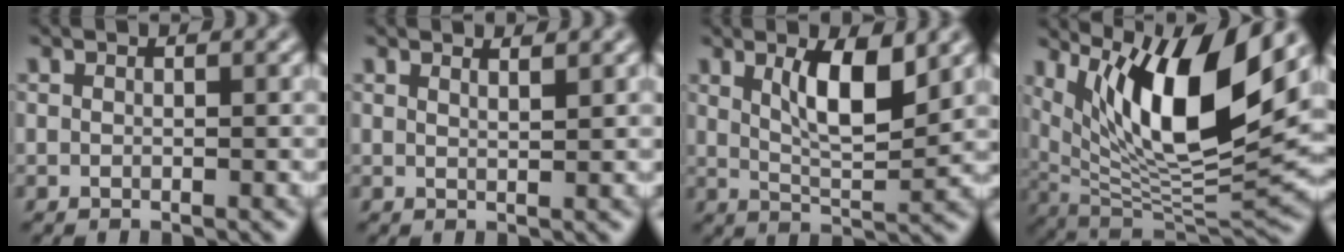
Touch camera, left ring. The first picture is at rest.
{"total": 1.6, "force": [1.3, 0.4, 0.8], "torque": [-0.003, 0.002, 0.010]}
{"total": 5.2, "force": [2.0, 1.5, 4.5], "torque": [-0.083, -0.005, 0.037]}
{"total": 12.0, "force": [5.4, 3.4, 10.2], "torque": [-0.167, -0.014, 0.105]}